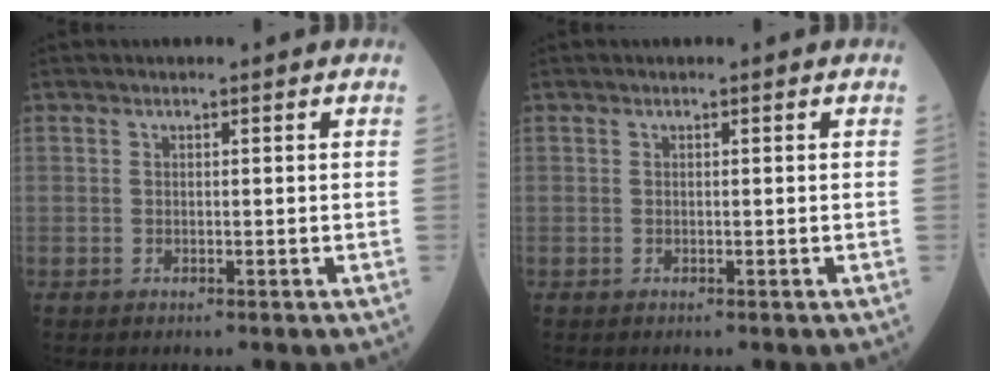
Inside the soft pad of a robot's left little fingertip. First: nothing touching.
{"total": 0.0}